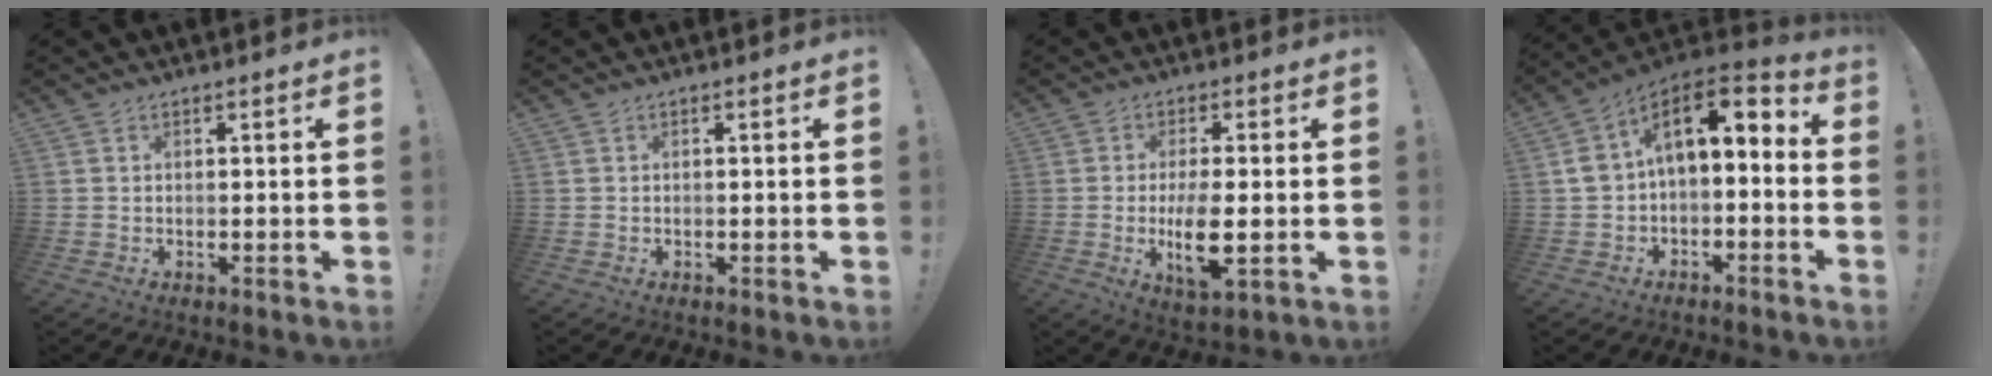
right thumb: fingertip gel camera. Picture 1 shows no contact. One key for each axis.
{"total": 0.0}
{"total": 9.6, "fx": -1.4, "fy": 2.9, "fz": 9.0, "tx": -0.167, "ty": -0.015, "tz": -0.026}
{"total": 8.8, "fx": 1.2, "fy": 5.8, "fz": 6.5, "tx": -0.106, "ty": 0.000, "tz": 0.024}